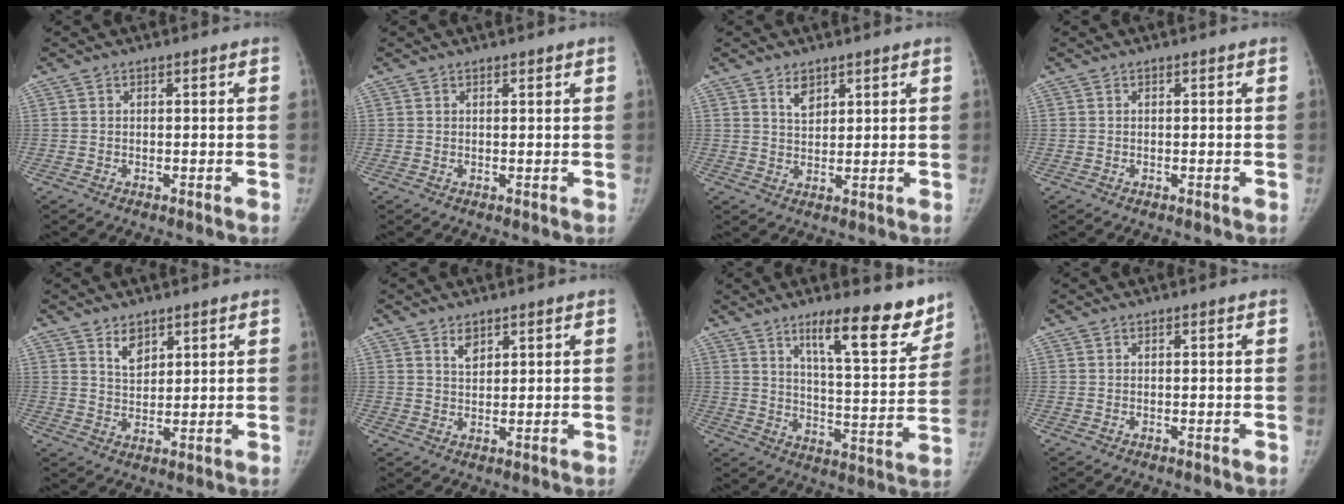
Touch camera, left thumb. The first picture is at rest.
{"total": 0.6, "force": [0.5, 0.1, 0.4], "torque": [-0.003, -0.002, 0.007]}
{"total": 3.2, "force": [2.1, 1.8, 1.6], "torque": [-0.013, -0.017, 0.041]}
{"total": 0.0}
{"total": 4.1, "force": [2.7, 2.4, 1.9], "torque": [-0.014, -0.023, 0.052]}
{"total": 2.6, "force": [1.8, 1.5, 1.3], "torque": [-0.010, -0.014, 0.035]}
{"total": 16.9, "force": [11.6, 4.3, 11.5], "torque": [-0.118, -0.077, 0.176]}
{"total": 0.0}